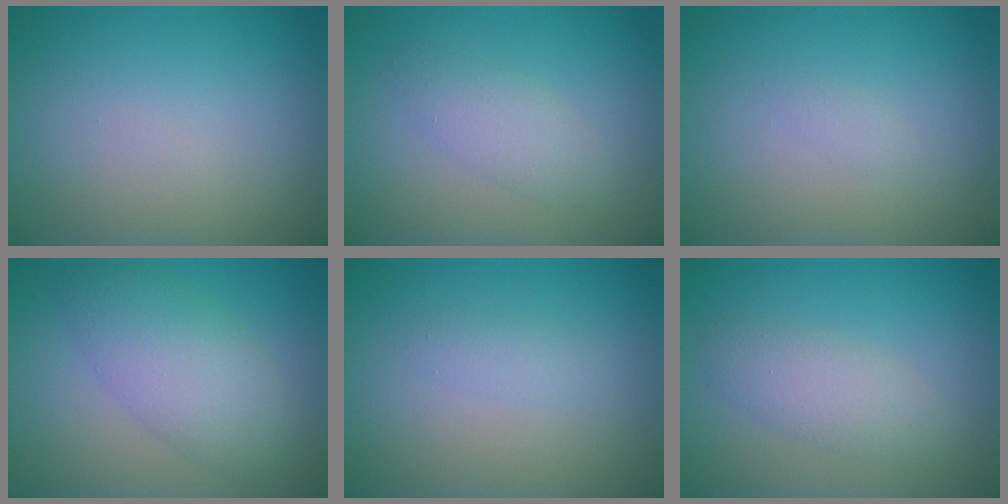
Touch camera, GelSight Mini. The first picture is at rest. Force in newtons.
{"total": 2.4, "press": 2.4, "slide": 0.0}
{"total": 0.7, "press": 0.7, "slide": 0.1}
{"total": 5.3, "press": 5.3, "slide": 0.2}
{"total": 1.0, "press": 1.0, "slide": 0.1}
{"total": 2.8, "press": 2.8, "slide": 0.0}